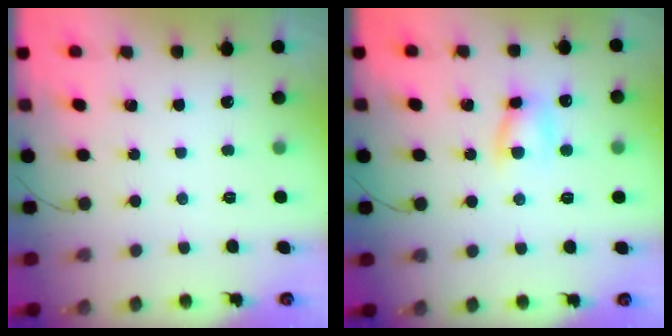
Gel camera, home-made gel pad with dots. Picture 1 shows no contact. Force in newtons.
{"total": 6.3, "press": 6.3, "slide": 0.6}